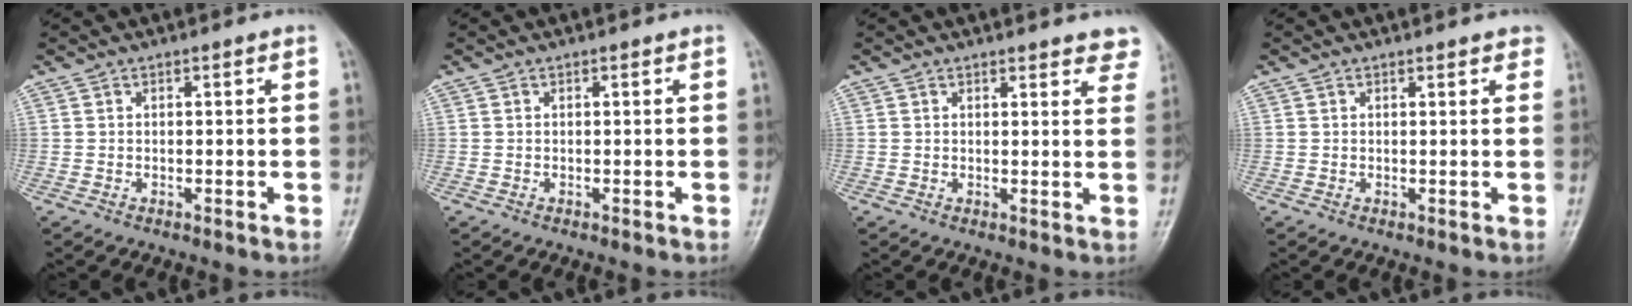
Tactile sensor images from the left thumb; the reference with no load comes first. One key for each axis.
{"total": 0.0}
{"total": 6.1, "fx": 5.4, "fy": 1.9, "fz": 2.3, "tx": 0.007, "ty": -0.021, "tz": 0.047}
{"total": 2.0, "fx": 1.6, "fy": 0.8, "fz": 1.0, "tx": 0.004, "ty": 0.001, "tz": 0.014}